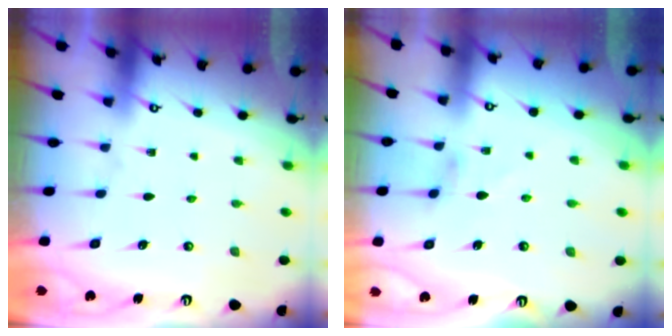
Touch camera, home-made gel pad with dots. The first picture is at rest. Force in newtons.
{"total": 2.7, "press": 2.7, "slide": 0.4}